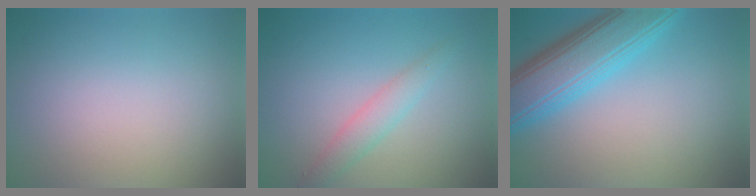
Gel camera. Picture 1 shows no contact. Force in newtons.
{"total": 2.2, "press": 2.2, "slide": 0.1}
{"total": 7.3, "press": 7.3, "slide": 0.2}